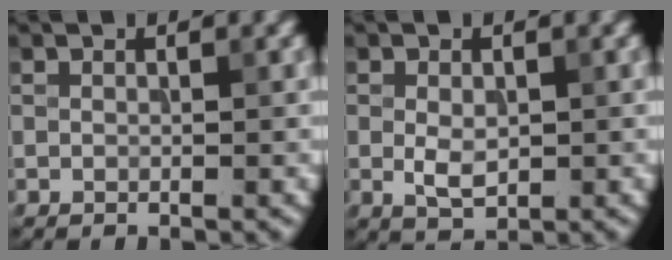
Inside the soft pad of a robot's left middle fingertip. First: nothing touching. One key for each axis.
{"total": 2.2, "fx": -0.3, "fy": 1.2, "fz": 1.8, "tx": -0.038, "ty": -0.001, "tz": -0.002}